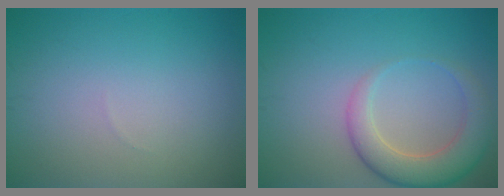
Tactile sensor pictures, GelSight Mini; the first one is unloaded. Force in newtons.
{"total": 4.9, "press": 4.9, "slide": 0.5}